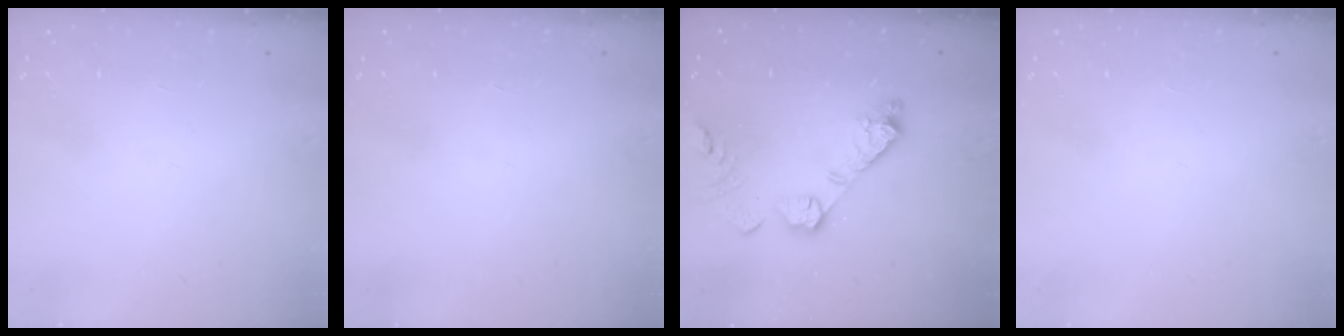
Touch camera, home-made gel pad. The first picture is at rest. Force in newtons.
{"total": 0.0}
{"total": 14.1, "press": 14.1, "slide": 1.1}
{"total": 0.0}